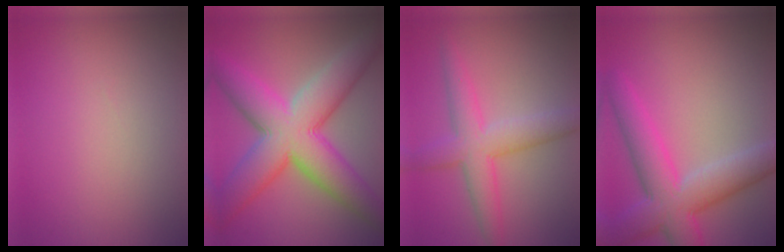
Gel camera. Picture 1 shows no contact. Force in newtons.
{"total": 11.9, "press": 11.9, "slide": 0.3}
{"total": 5.3, "press": 5.3, "slide": 0.1}
{"total": 7.6, "press": 7.6, "slide": 0.3}